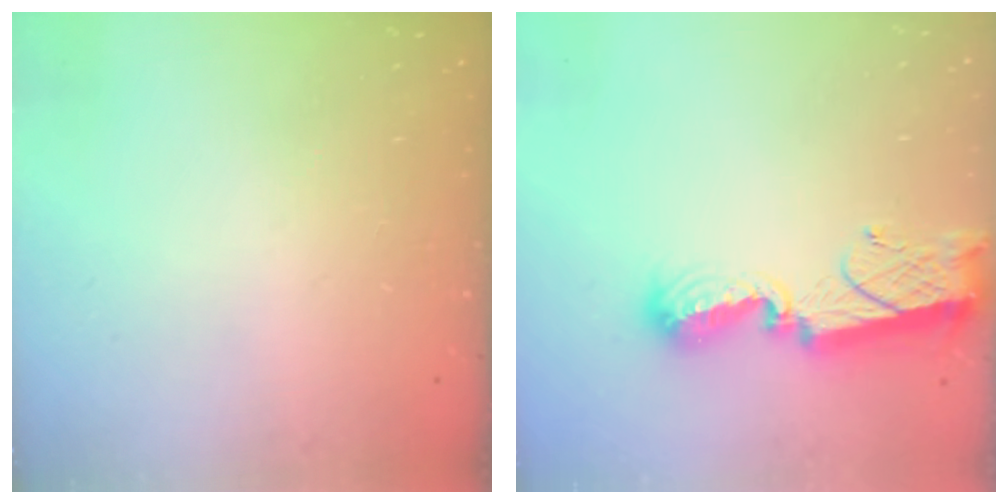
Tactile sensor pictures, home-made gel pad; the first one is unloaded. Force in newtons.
{"total": 11.4, "press": 11.4, "slide": 0.8}